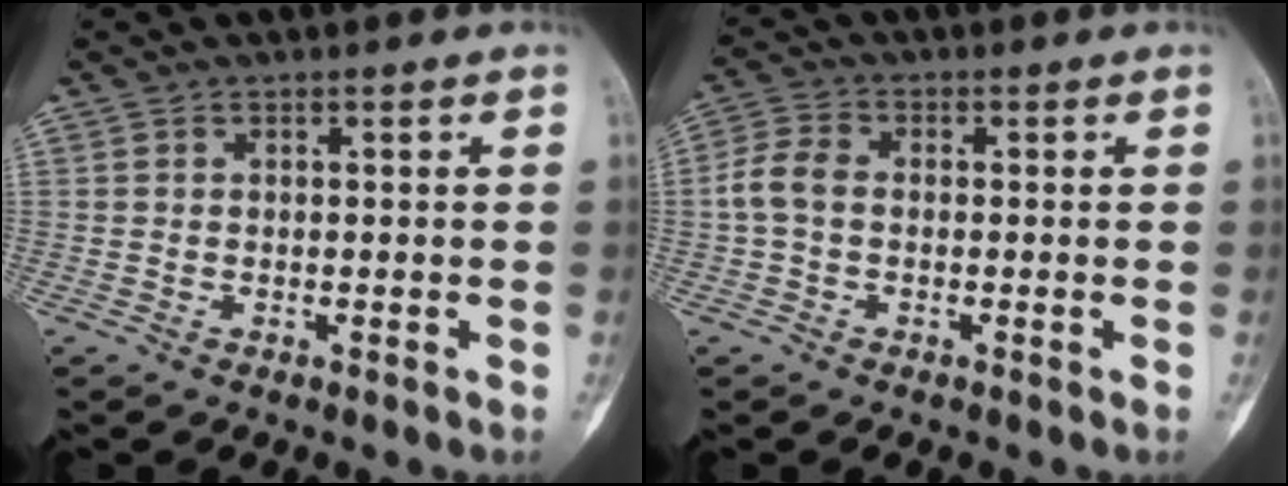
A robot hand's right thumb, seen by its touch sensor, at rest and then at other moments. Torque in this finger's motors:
{"motor_torque": [0.24, 0.24, 0.17, -0.17, 0.16]}